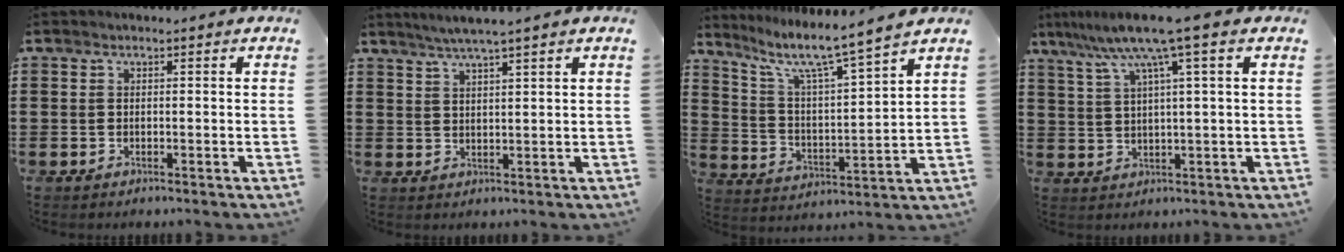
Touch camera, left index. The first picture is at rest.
{"total": 3.3, "force": [2.7, -0.5, 1.9], "torque": [-0.042, -0.007, 0.048]}
{"total": 6.9, "force": [5.8, -0.1, 3.8], "torque": [-0.099, -0.041, 0.090]}
{"total": 8.7, "force": [4.9, -0.2, 7.2], "torque": [-0.152, -0.013, 0.082]}